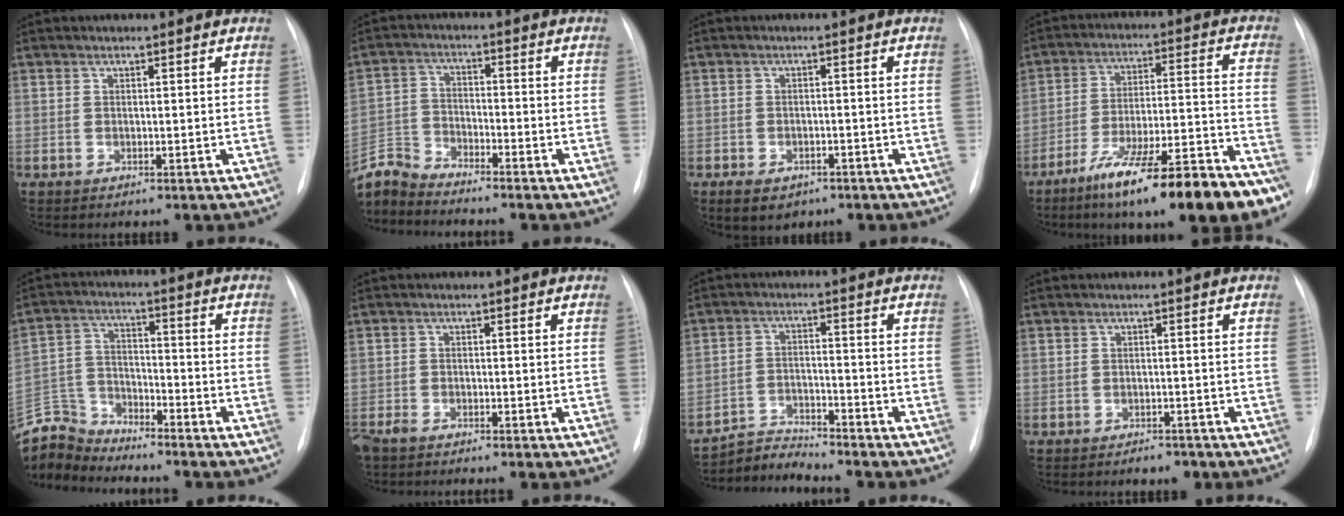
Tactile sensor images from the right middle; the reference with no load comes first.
{"total": 7.3, "force": [-7.3, 0.4, 0.2], "torque": [-0.014, 0.006, -0.146]}
{"total": 4.5, "force": [-2.8, 2.9, 2.1], "torque": [-0.033, 0.000, -0.032]}
{"total": 22.1, "force": [-15.7, 2.6, 15.4], "torque": [-0.177, 0.010, -0.250]}
{"total": 8.9, "force": [-8.9, 0.8, -0.4], "torque": [0.001, 0.013, -0.176]}
{"total": 3.4, "force": [-3.0, 0.5, 1.5], "torque": [-0.027, -0.008, -0.054]}
{"total": 4.9, "force": [-4.7, -0.8, -1.3], "torque": [0.019, -0.008, -0.083]}
{"total": 1.7, "force": [-1.5, 0.7, 0.5], "torque": [-0.009, 0.001, -0.015]}